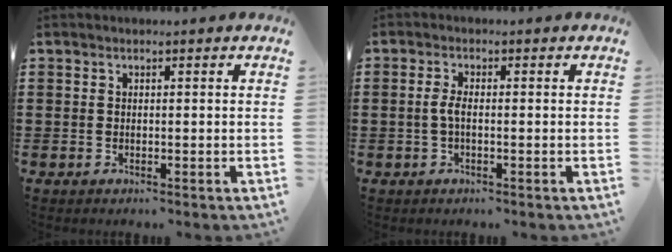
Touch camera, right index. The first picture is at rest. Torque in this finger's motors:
{"motor_torque": [0.50, -0.04, 0.31, 0.07]}